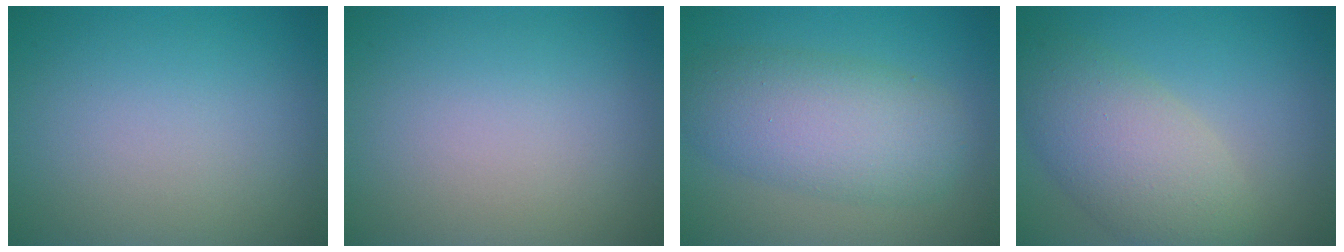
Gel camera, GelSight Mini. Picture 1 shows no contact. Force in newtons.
{"total": 0.0}
{"total": 6.6, "press": 6.6, "slide": 0.1}
{"total": 6.4, "press": 6.4, "slide": 0.6}